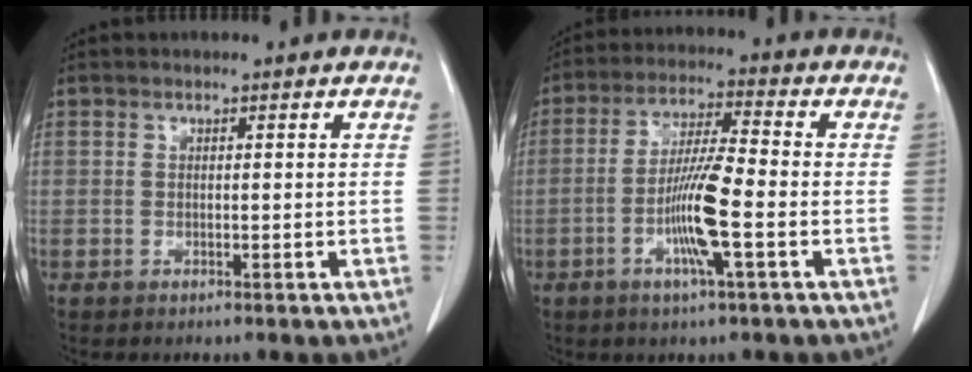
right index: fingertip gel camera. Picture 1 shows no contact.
{"total": 9.5, "force": [-2.8, 0.1, 9.0], "torque": [-0.175, -0.005, -0.057]}